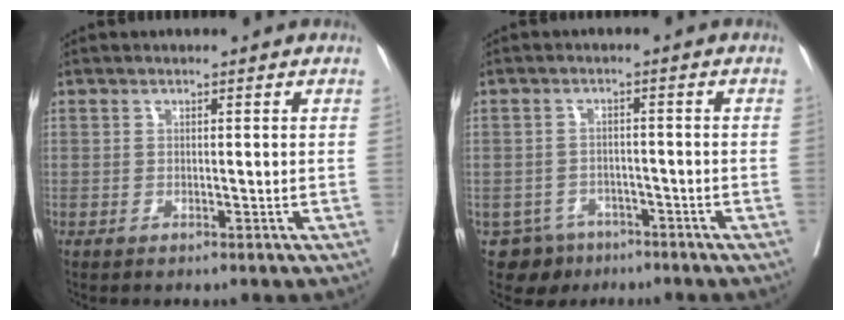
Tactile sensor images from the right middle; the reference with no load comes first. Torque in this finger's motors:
{"motor_torque": [0.42, -0.24, 0.03, -0.02]}